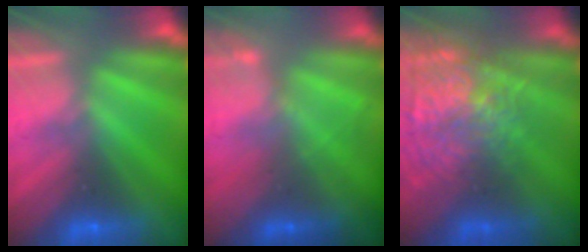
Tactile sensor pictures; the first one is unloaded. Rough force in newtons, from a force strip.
{"total": 2.0}
{"total": 7.9}